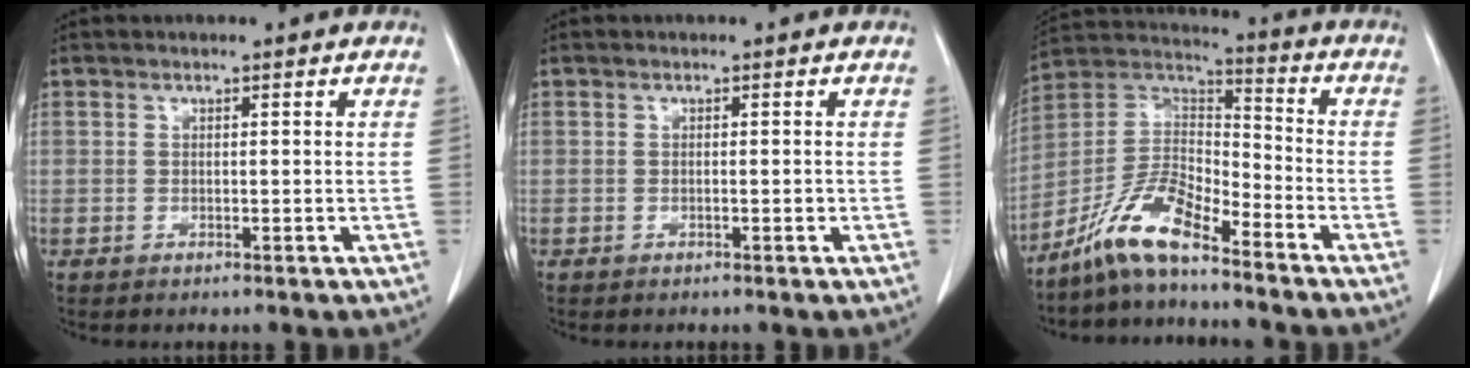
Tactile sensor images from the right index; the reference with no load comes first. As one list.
[{"total": 0.7, "force": [-0.1, 0.2, 0.7], "torque": [-0.012, -0.001, -0.001]}, {"total": 10.5, "force": [-8.1, 2.3, 6.2], "torque": [-0.130, 0.021, -0.156]}]